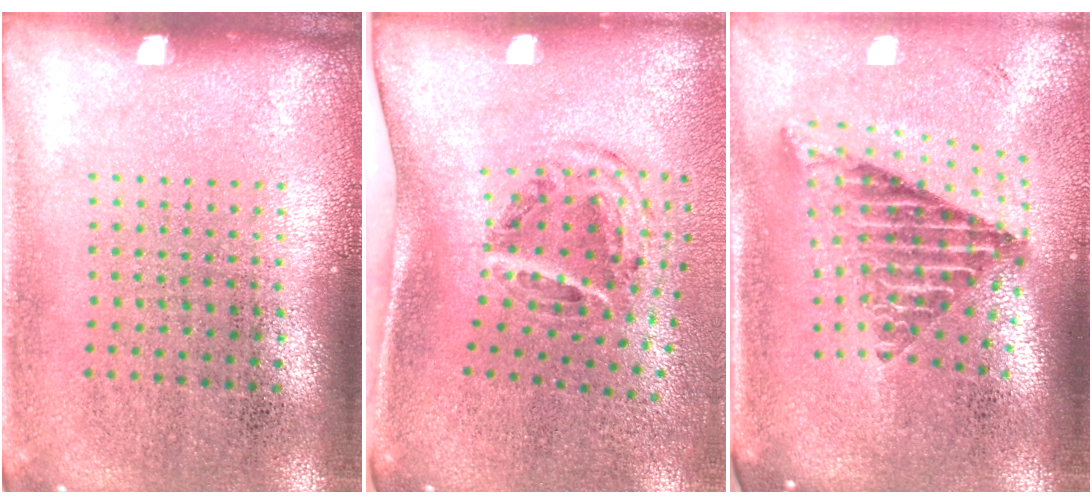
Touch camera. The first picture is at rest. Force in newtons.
{"total": 2.2, "press": 1.2, "slide": 1.8}
{"total": 2.5, "press": 1.6, "slide": 1.9}